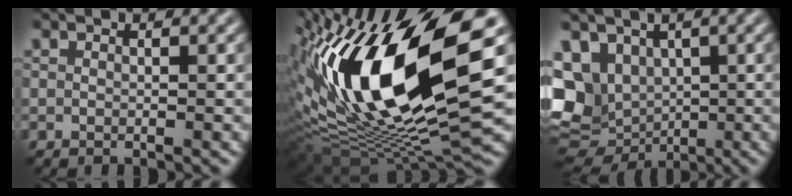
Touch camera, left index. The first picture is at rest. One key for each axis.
{"total": 17.7, "fx": 4.3, "fy": 7.0, "fz": 15.6, "tx": -0.303, "ty": 0.003, "tz": 0.073}
{"total": 8.4, "fx": -0.1, "fy": 6.9, "fz": 4.8, "tx": -0.091, "ty": -0.011, "tz": 0.012}